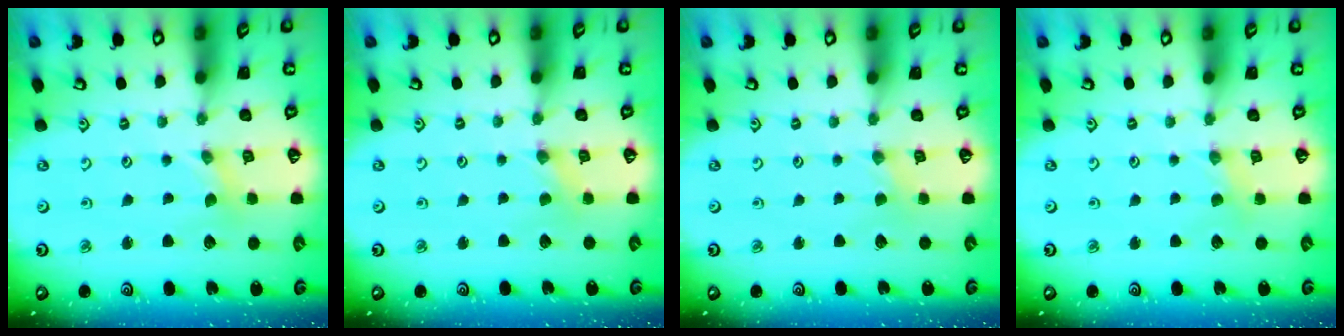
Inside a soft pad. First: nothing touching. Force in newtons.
{"total": 0.0}
{"total": 0.0}
{"total": 1.5, "press": 1.4, "slide": 0.3}